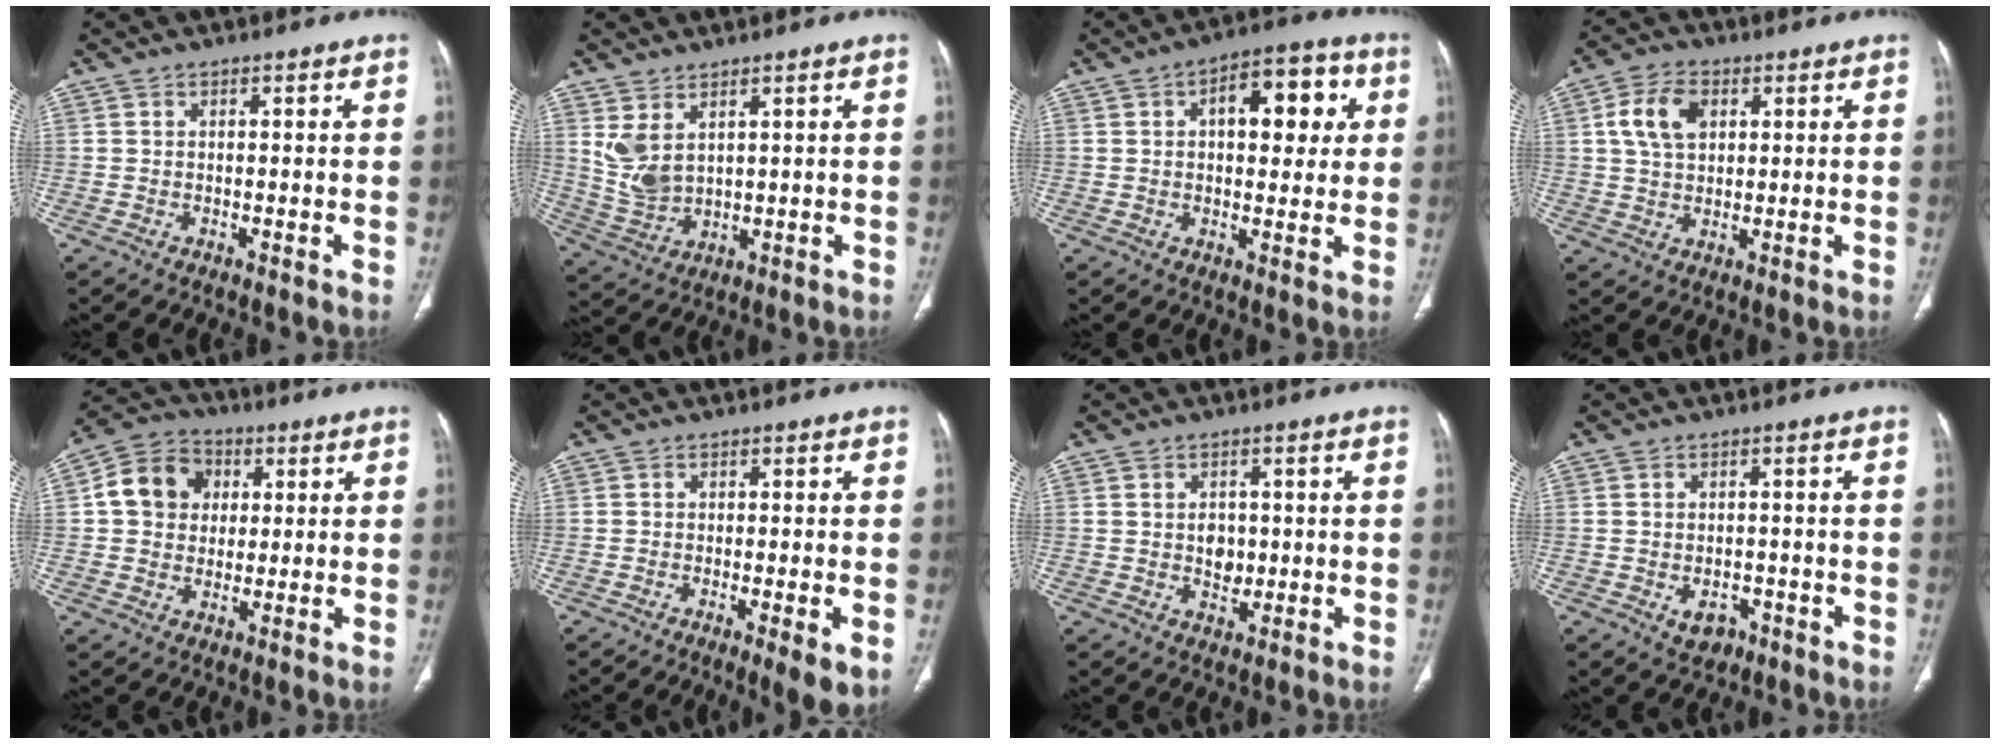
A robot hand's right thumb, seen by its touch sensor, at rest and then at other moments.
{"total": 6.8, "force": [3.0, 3.7, 4.9], "torque": [-0.099, -0.016, 0.079]}
{"total": 12.2, "force": [3.2, 6.5, 9.9], "torque": [-0.095, 0.013, 0.040]}
{"total": 8.3, "force": [2.5, 5.5, 5.6], "torque": [-0.096, 0.003, 0.044]}
{"total": 10.8, "force": [1.9, 9.3, 5.2], "torque": [-0.070, 0.010, 0.022]}
{"total": 5.6, "force": [-1.9, 1.1, 5.1], "torque": [-0.081, -0.015, -0.029]}
{"total": 4.0, "force": [0.1, 3.0, 2.6], "torque": [-0.024, 0.000, 0.005]}
{"total": 3.9, "force": [-1.7, 2.8, 2.2], "torque": [-0.022, 0.008, -0.015]}